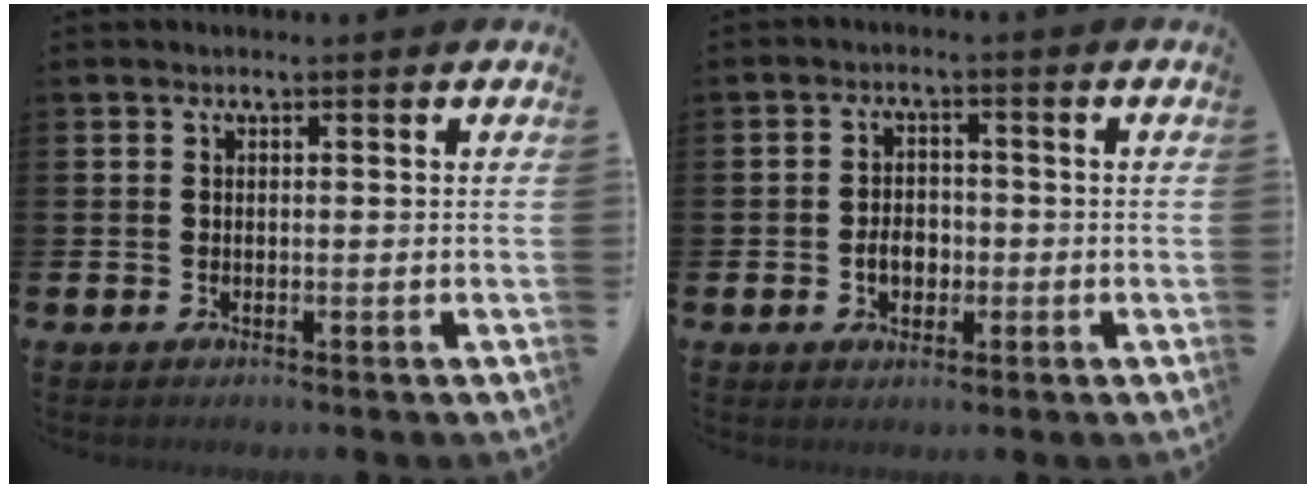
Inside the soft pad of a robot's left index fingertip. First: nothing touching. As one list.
[{"total": 3.4, "force": [-1.1, 2.4, 2.1], "torque": [-0.022, -0.004, -0.028]}]